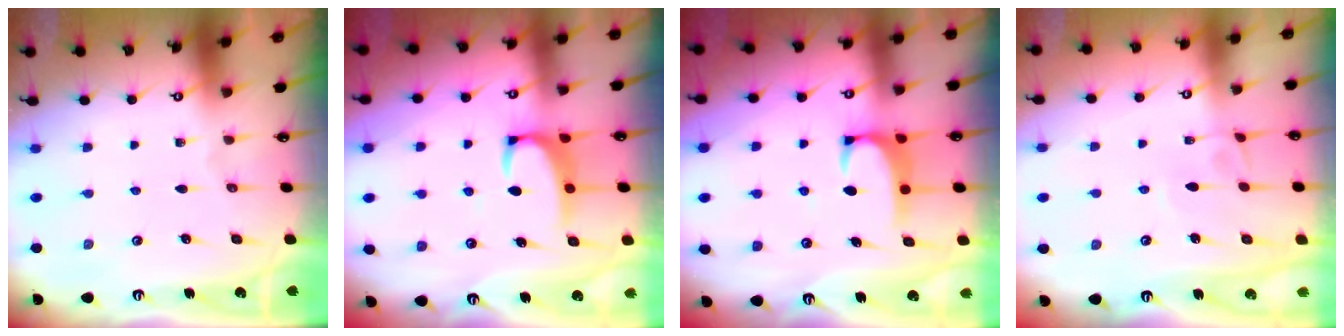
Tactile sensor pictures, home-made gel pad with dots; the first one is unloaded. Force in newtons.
{"total": 3.4, "press": 3.3, "slide": 0.7}
{"total": 2.0, "press": 2.0, "slide": 0.3}
{"total": 1.9, "press": 1.9, "slide": 0.2}